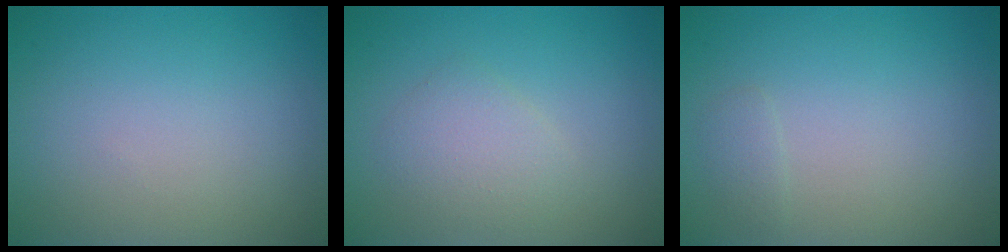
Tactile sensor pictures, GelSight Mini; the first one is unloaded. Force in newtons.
{"total": 2.3, "press": 2.3, "slide": 0.0}
{"total": 0.8, "press": 0.8, "slide": 0.1}